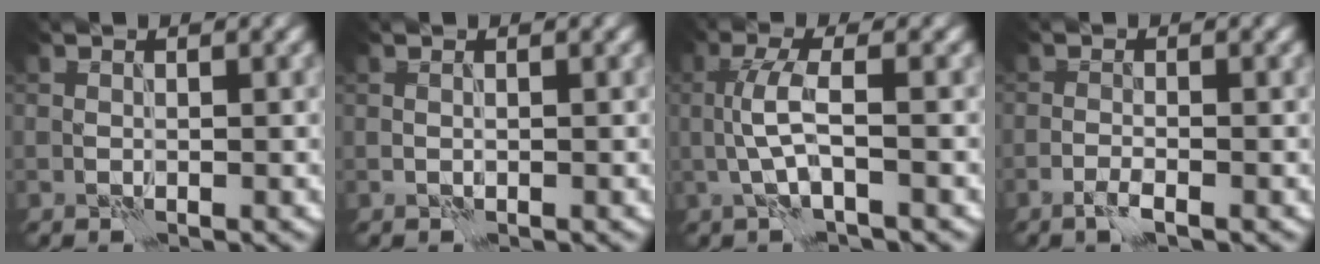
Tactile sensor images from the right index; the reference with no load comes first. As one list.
[{"total": 0.0}, {"total": 3.3, "force": [-0.5, 0.6, 3.2], "torque": [-0.068, 0.008, -0.015]}, {"total": 1.6, "force": [-1.0, 0.3, 1.2], "torque": [-0.024, 0.002, -0.024]}]